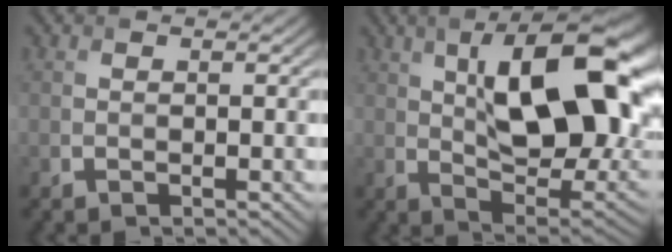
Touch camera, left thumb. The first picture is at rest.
{"total": 17.5, "force": [4.9, 7.4, 15.1], "torque": [-0.221, 0.023, 0.074]}